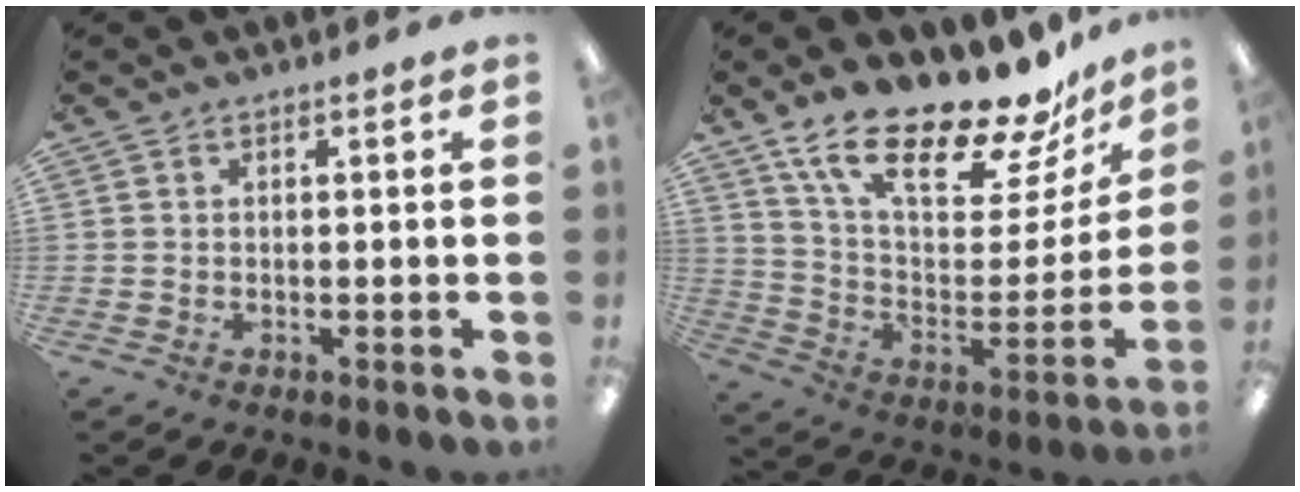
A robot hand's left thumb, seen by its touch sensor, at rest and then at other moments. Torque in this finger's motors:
{"motor_torque": [0.39, 0.41, 1.00, -1.77, 0.13]}